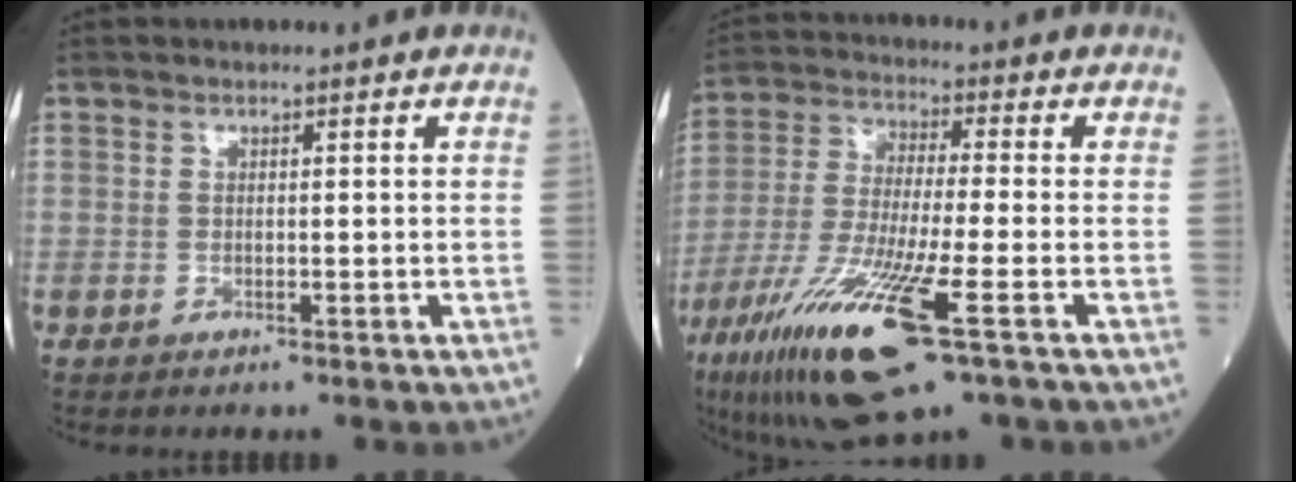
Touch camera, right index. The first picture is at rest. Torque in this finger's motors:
{"motor_torque": [1.20, -0.94, 0.99, 0.21]}